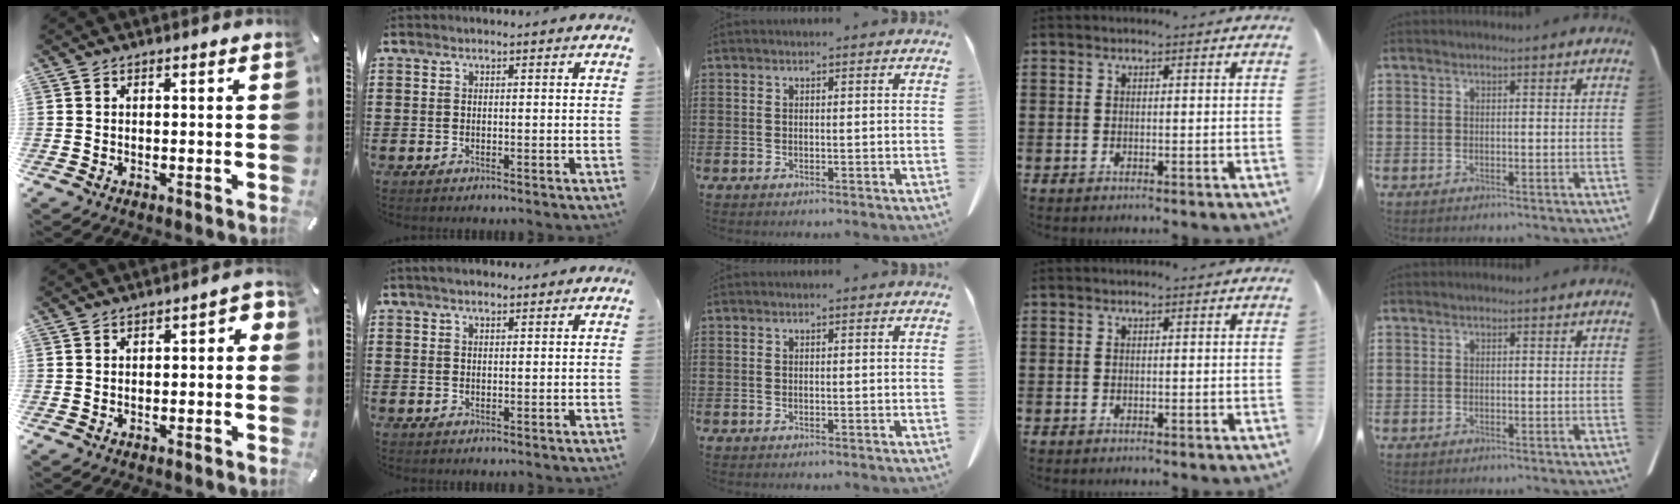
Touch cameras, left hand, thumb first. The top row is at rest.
{"thumb": {"total": 3.1, "force": [-1.4, 1.6, 2.3], "torque": [-0.039, 0.013, -0.026]}, "index": {"total": 1.6, "force": [1.2, 0.5, 0.8], "torque": [-0.018, 0.005, 0.022]}}